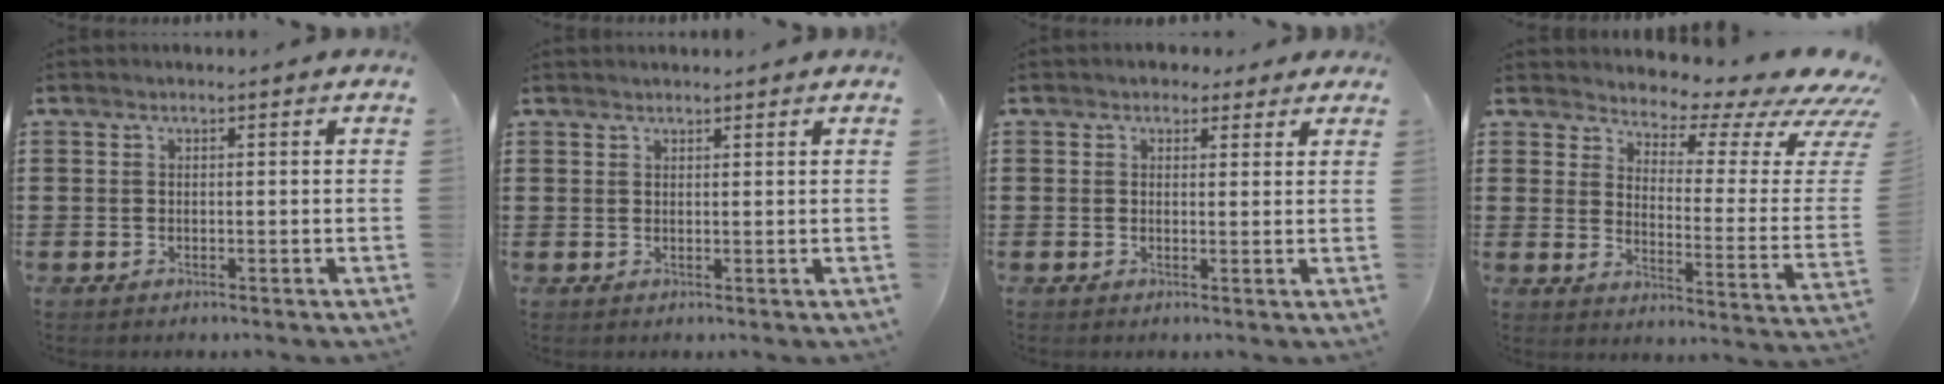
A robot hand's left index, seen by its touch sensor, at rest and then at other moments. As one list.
[{"total": 1.0, "force": [1.0, 0.1, 0.1], "torque": [-0.003, 0.000, 0.019]}, {"total": 2.2, "force": [1.4, 1.6, 0.3], "torque": [-0.007, 0.008, 0.024]}, {"total": 4.5, "force": [3.8, 1.3, 2.1], "torque": [-0.048, -0.041, 0.058]}]